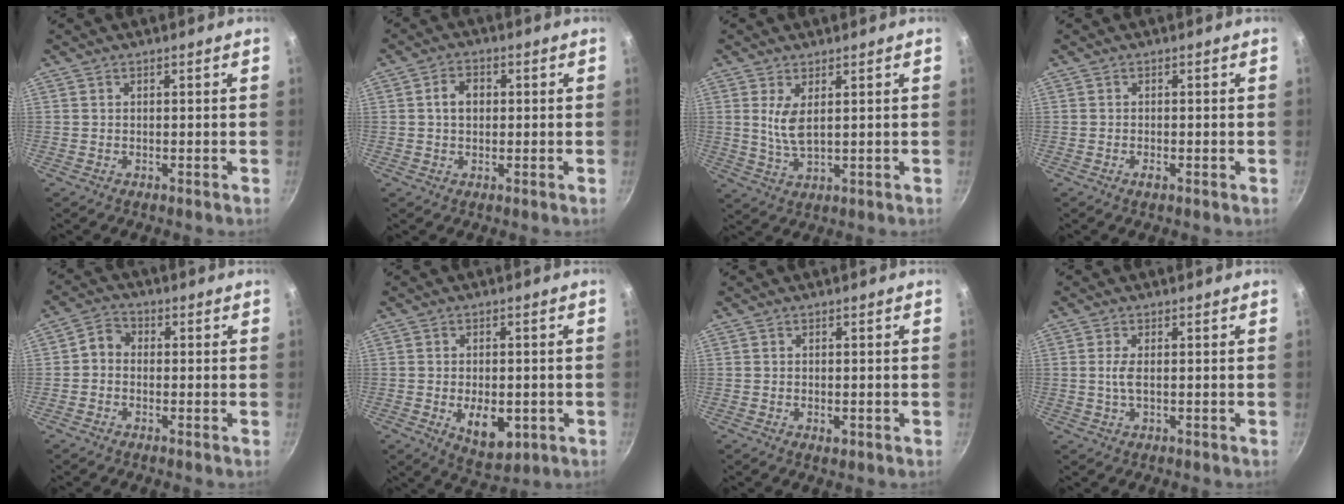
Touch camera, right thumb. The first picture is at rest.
{"total": 4.3, "force": [0.5, 3.2, 2.8], "torque": [-0.032, 0.010, 0.003]}
{"total": 5.1, "force": [1.5, 2.0, 4.4], "torque": [-0.085, -0.017, 0.035]}
{"total": 1.1, "force": [-0.6, 0.2, 0.9], "torque": [-0.020, 0.000, -0.012]}
{"total": 3.4, "force": [-0.7, 2.8, 1.8], "torque": [-0.027, 0.017, -0.029]}
{"total": 8.8, "force": [-2.2, 5.0, 6.9], "torque": [-0.081, -0.006, -0.017]}
{"total": 1.6, "force": [-0.6, 0.8, 1.2], "torque": [-0.018, -0.002, -0.007]}
{"total": 2.5, "force": [0.1, 0.9, 2.3], "torque": [-0.055, 0.000, 0.001]}